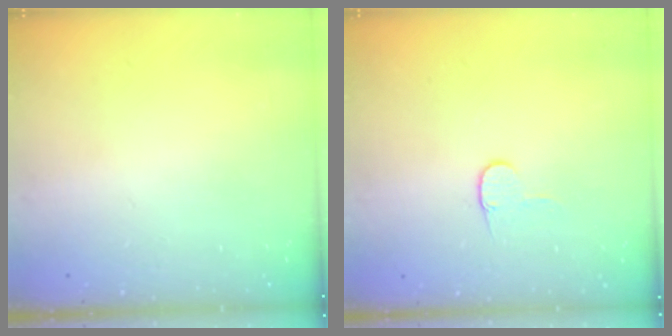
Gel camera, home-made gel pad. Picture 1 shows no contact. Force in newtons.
{"total": 4.3, "press": 4.3, "slide": 0.4}